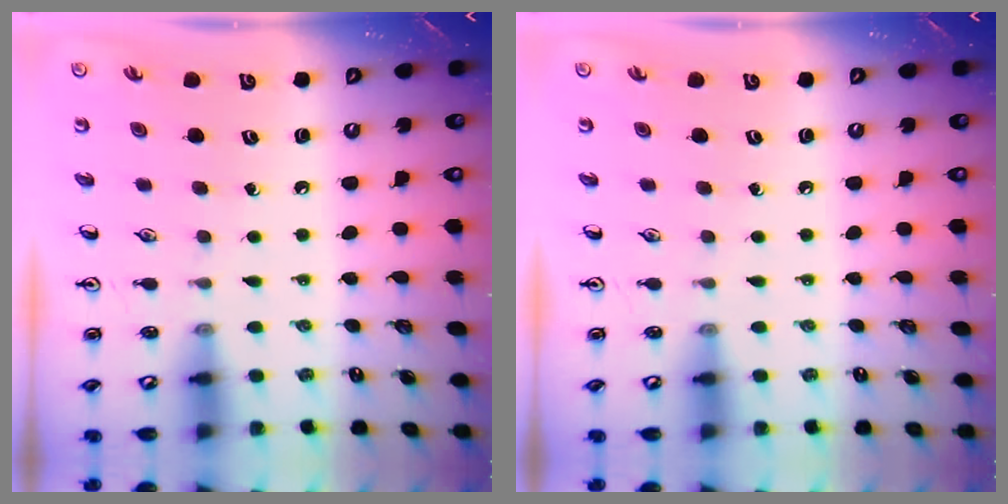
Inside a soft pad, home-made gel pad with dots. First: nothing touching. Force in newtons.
{"total": 0.0}